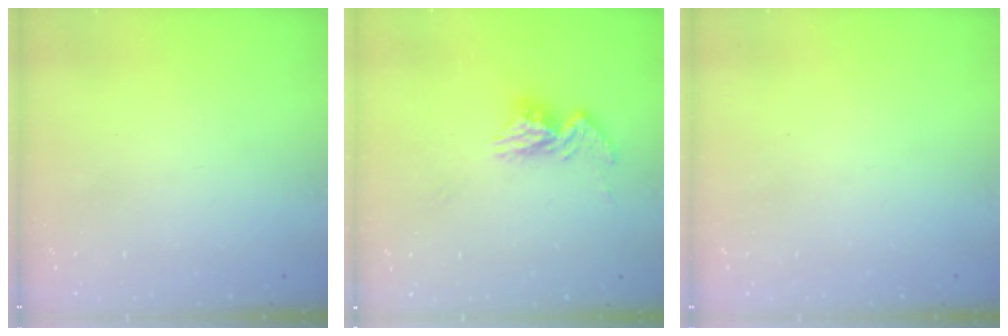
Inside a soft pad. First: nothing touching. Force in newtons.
{"total": 11.5, "press": 11.4, "slide": 0.8}
{"total": 0.0}